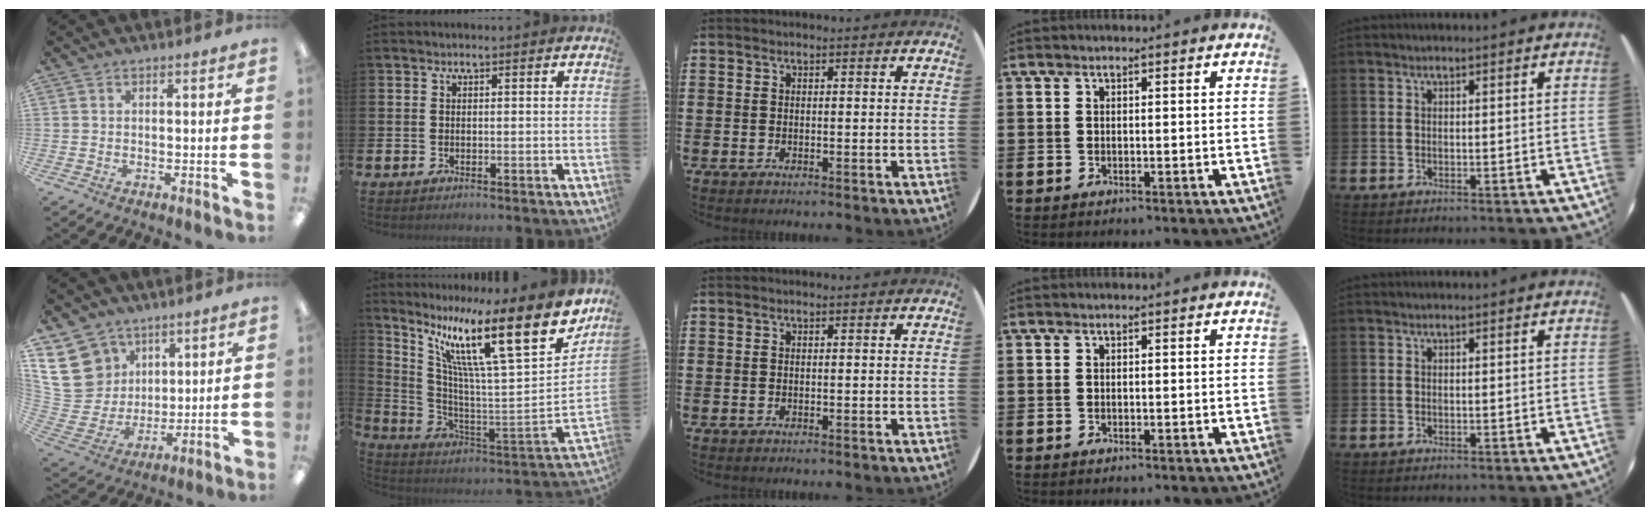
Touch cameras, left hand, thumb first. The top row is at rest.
{"thumb": {"total": 16.1, "force": [7.6, 12.8, 6.1], "torque": [-0.151, -0.037, 0.153]}, "index": {"total": 18.3, "force": [10.9, 4.0, 14.2], "torque": [-0.256, -0.081, 0.170]}}